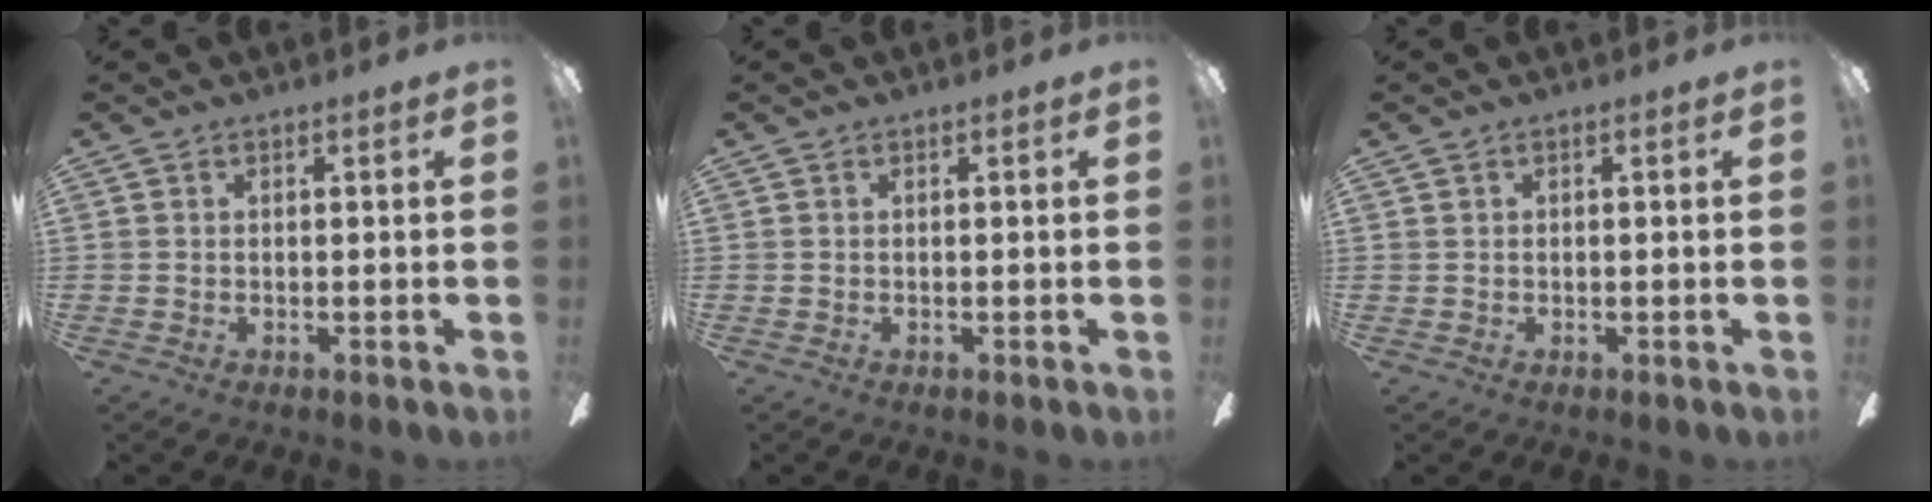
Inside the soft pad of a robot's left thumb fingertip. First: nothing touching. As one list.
[{"total": 0.0}, {"total": 0.0}]